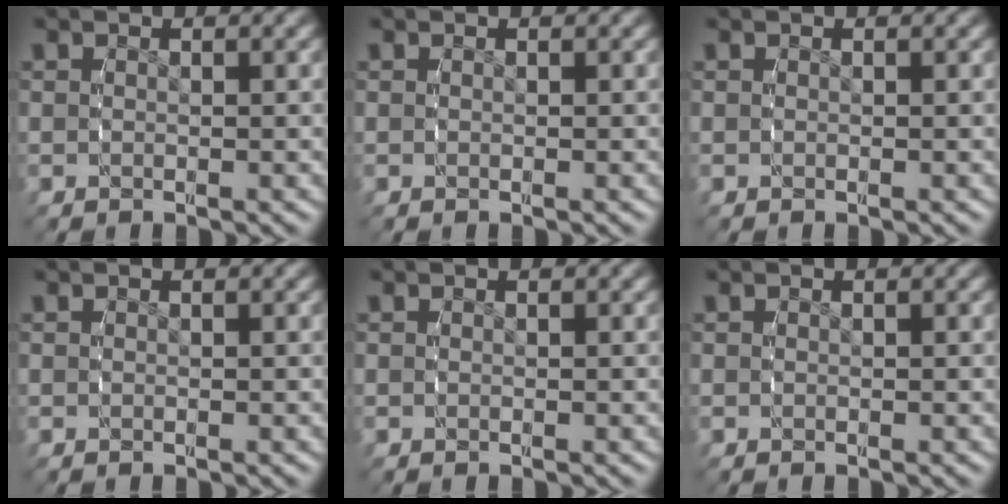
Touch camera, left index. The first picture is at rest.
{"total": 0.0}
{"total": 0.0}
{"total": 0.0}
{"total": 0.0}
{"total": 0.0}